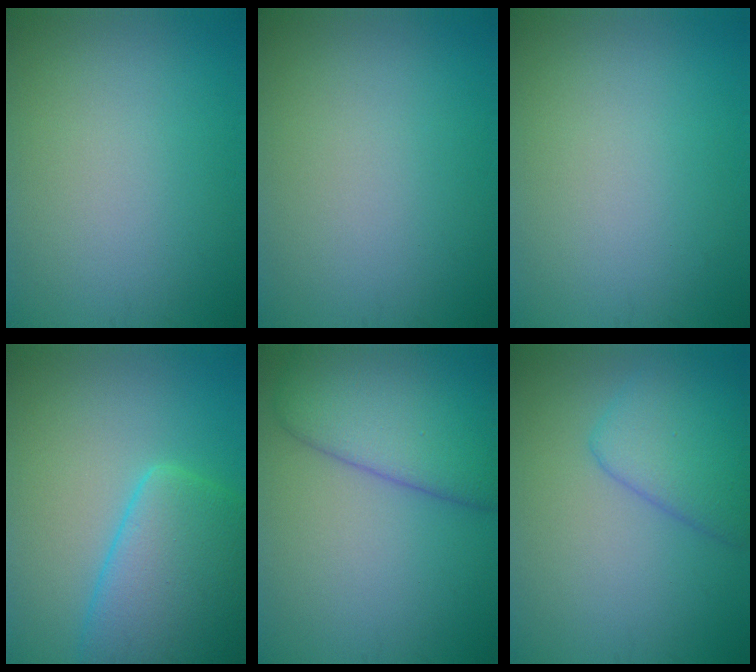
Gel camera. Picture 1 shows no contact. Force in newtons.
{"total": 0.0}
{"total": 0.0}
{"total": 7.9, "press": 7.9, "slide": 0.4}
{"total": 8.2, "press": 8.2, "slide": 0.4}
{"total": 4.6, "press": 4.6, "slide": 0.3}